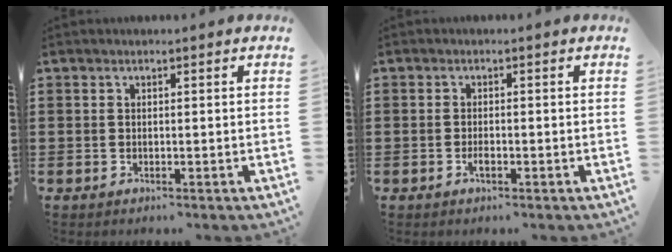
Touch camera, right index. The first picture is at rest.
{"total": 1.3, "force": [-0.7, 0.4, 1.1], "torque": [-0.021, -0.003, -0.012]}